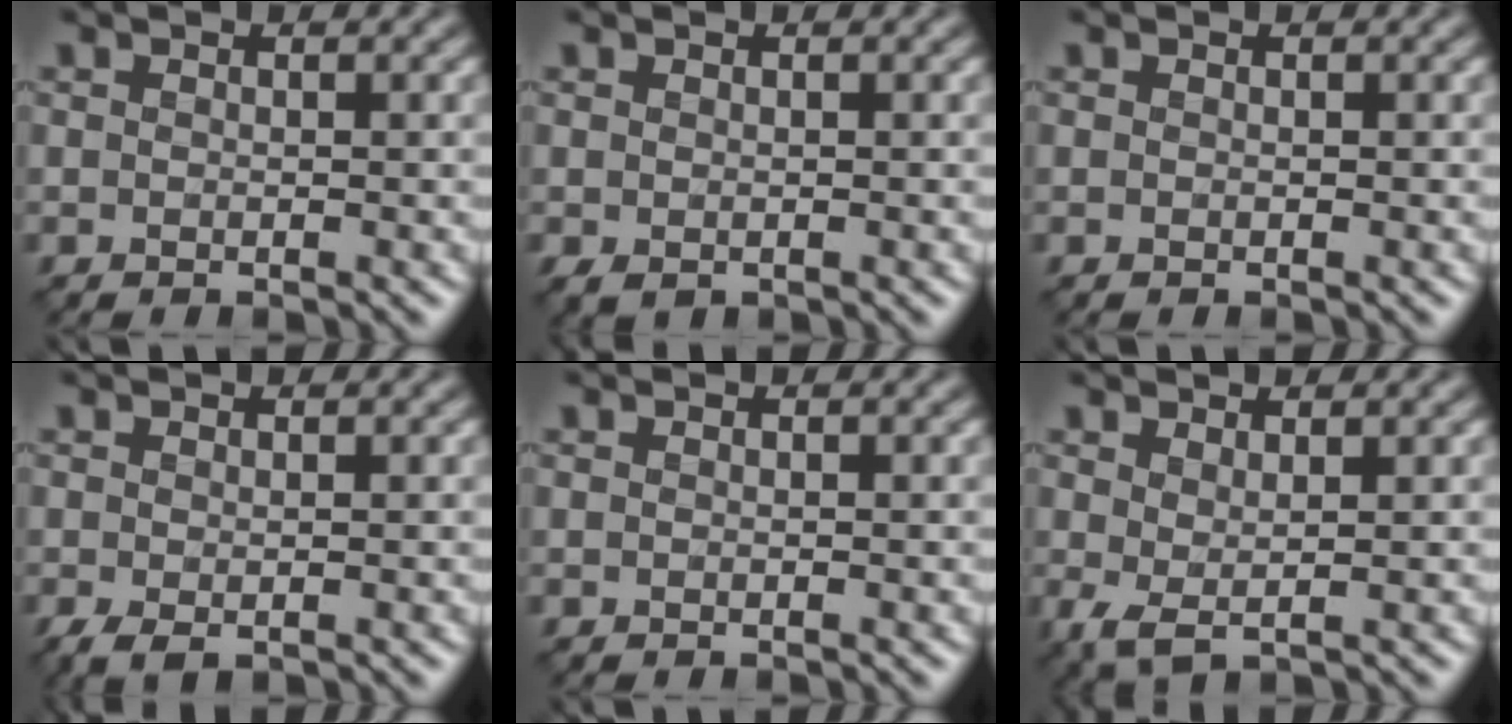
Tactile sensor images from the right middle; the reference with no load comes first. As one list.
[{"total": 1.0, "force": [-0.2, 0.7, 0.6], "torque": [-0.017, 0.000, -0.001]}, {"total": 0.0}, {"total": 1.5, "force": [-0.6, 0.8, 1.1], "torque": [-0.031, -0.006, -0.009]}, {"total": 0.0}, {"total": 1.9, "force": [0.5, 0.8, 1.7], "torque": [-0.045, -0.003, 0.010]}]